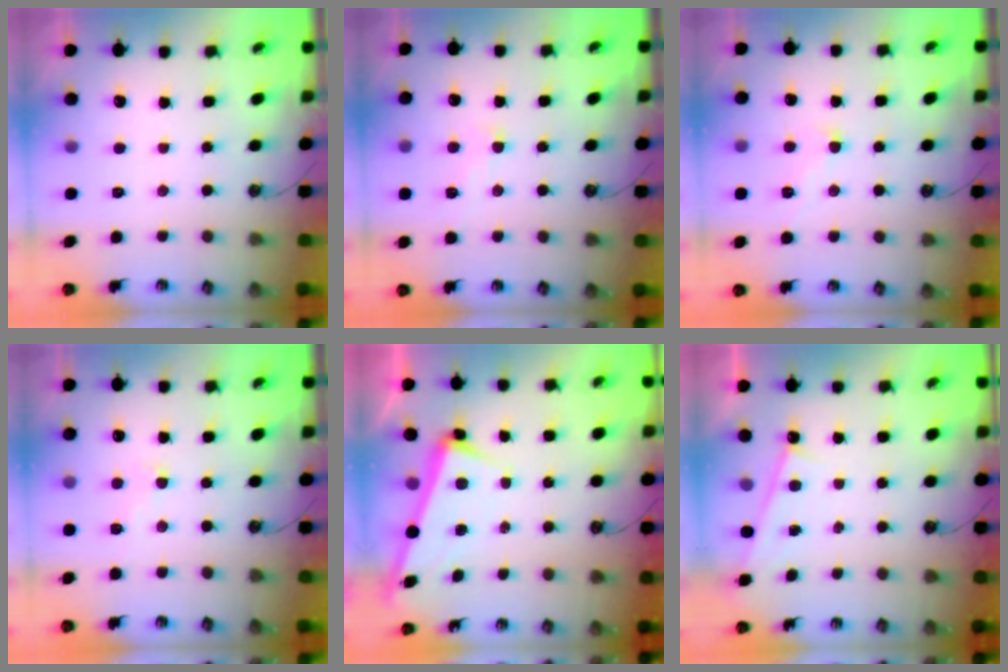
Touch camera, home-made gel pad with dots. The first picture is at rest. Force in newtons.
{"total": 2.4, "press": 2.4, "slide": 0.5}
{"total": 0.6, "press": 0.0, "slide": 0.6}
{"total": 0.7, "press": 0.3, "slide": 0.6}
{"total": 3.3, "press": 3.2, "slide": 1.0}
{"total": 0.8, "press": 0.7, "slide": 0.4}